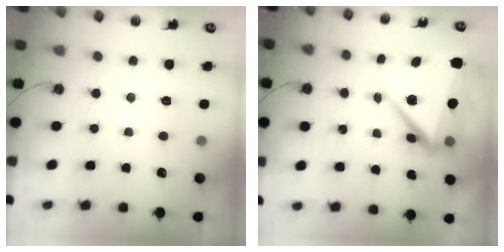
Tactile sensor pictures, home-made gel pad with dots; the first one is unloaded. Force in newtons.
{"total": 10.4, "press": 9.6, "slide": 4.1}